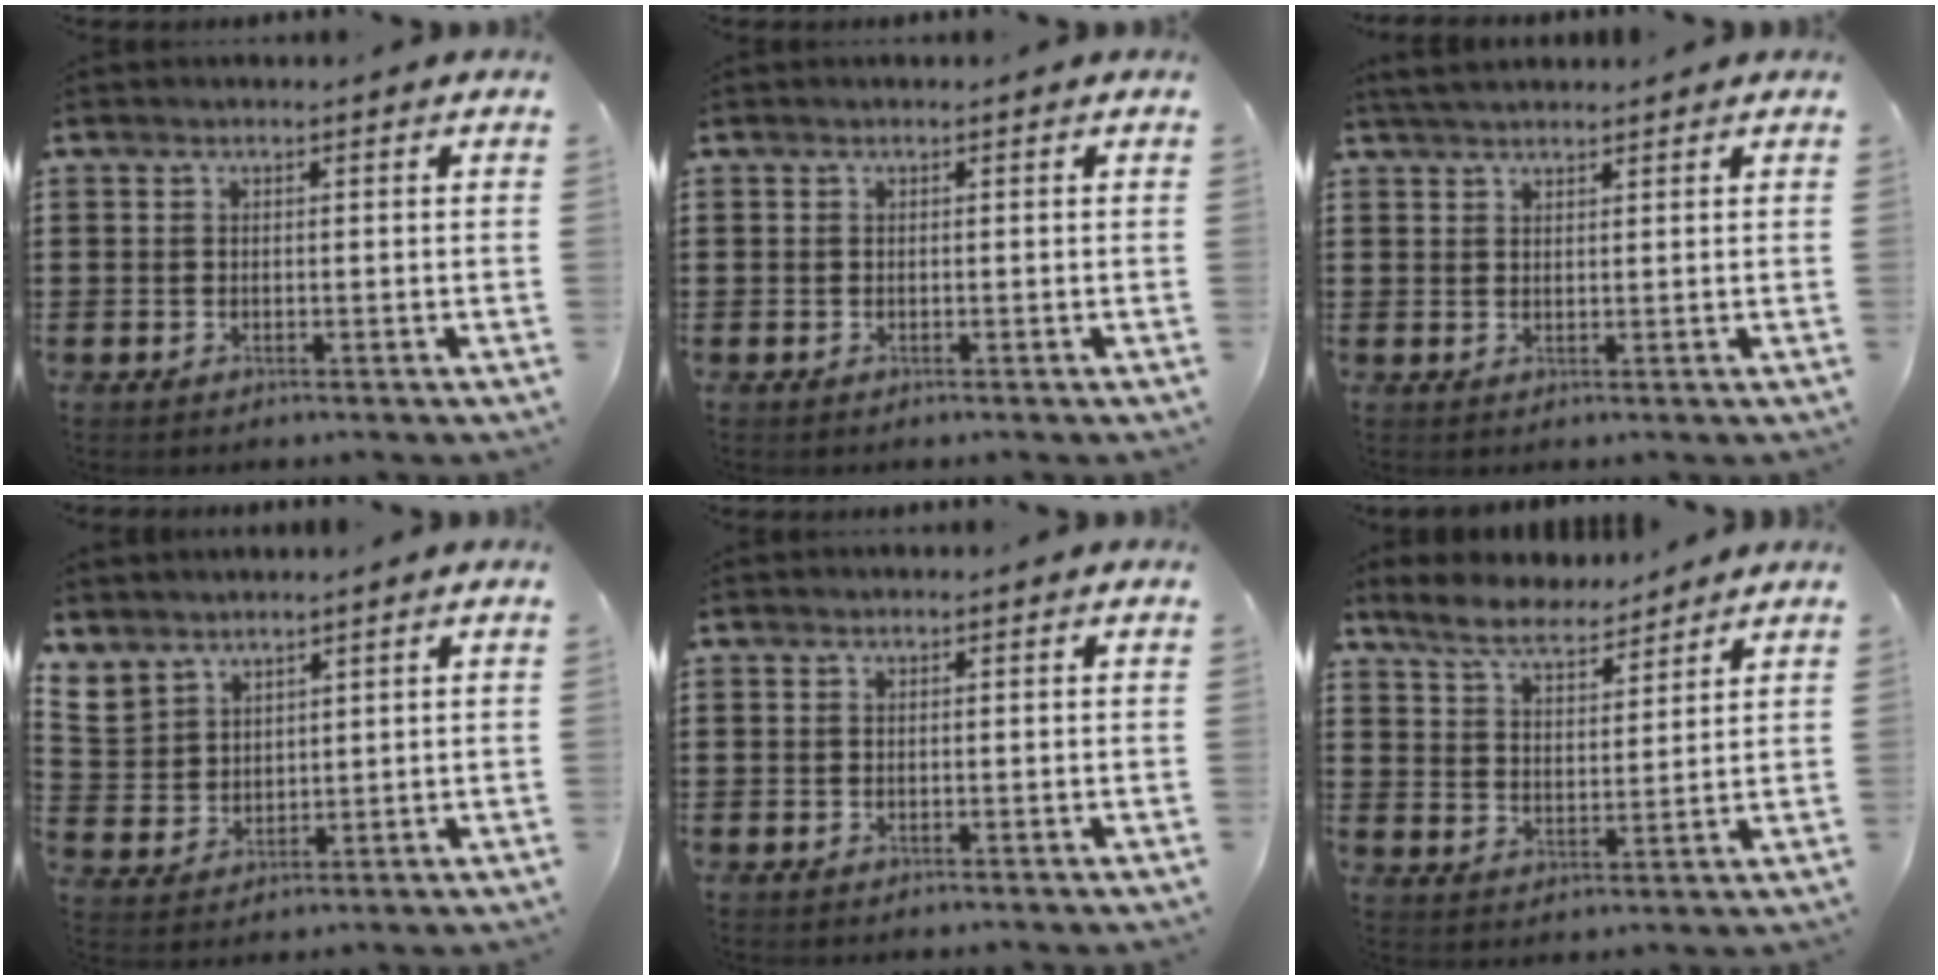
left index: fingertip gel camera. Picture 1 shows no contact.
{"total": 0.0}
{"total": 2.6, "force": [2.3, 0.5, 1.0], "torque": [-0.024, 0.004, 0.045]}
{"total": 4.0, "force": [3.4, 2.1, -0.1], "torque": [-0.019, -0.008, 0.063]}
{"total": 0.0}
{"total": 6.5, "force": [6.0, 1.3, 2.1], "torque": [-0.065, -0.019, 0.109]}